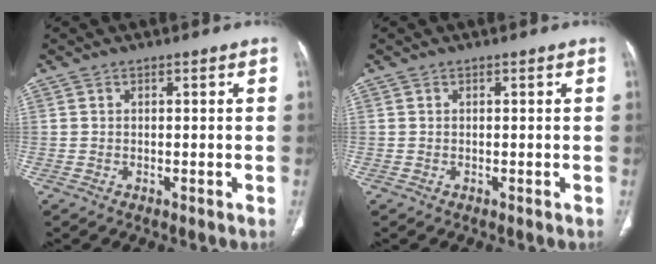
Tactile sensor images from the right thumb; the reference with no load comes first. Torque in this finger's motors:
{"motor_torque": [0.00, 0.00, -0.10, 0.04, 0.00]}